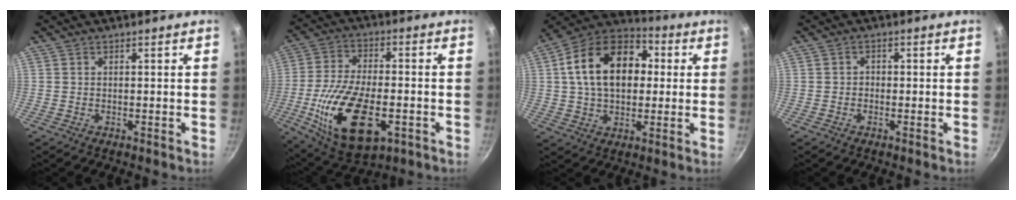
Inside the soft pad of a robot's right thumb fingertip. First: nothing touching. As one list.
[{"total": 19.4, "force": [-5.7, 9.6, 15.8], "torque": [-0.291, 0.005, -0.084]}, {"total": 18.8, "force": [2.9, 12.5, 13.8], "torque": [-0.209, 0.022, 0.041]}, {"total": 1.2, "force": [-0.4, 1.1, 0.4], "torque": [0.009, 0.006, -0.013]}]